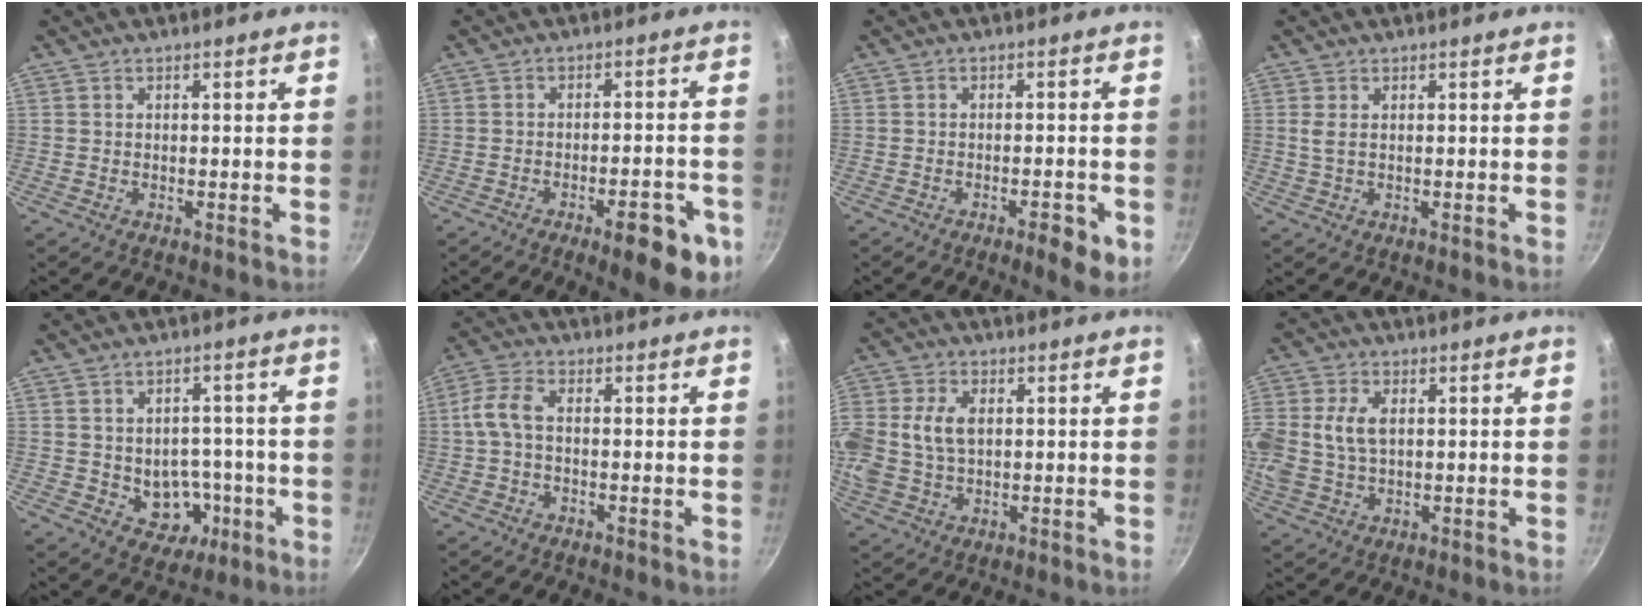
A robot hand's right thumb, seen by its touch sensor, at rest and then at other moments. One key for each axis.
{"total": 11.0, "fx": -5.4, "fy": 3.3, "fz": 8.9, "tx": -0.100, "ty": 0.023, "tz": -0.067}
{"total": 5.3, "fx": -2.3, "fy": 1.5, "fz": 4.5, "tx": -0.057, "ty": 0.003, "tz": -0.031}
{"total": 1.7, "fx": 0.5, "fy": 0.5, "fz": 1.5, "tx": -0.041, "ty": 0.002, "tz": 0.017}
{"total": 8.1, "fx": -1.9, "fy": 6.5, "fz": 4.4, "tx": -0.023, "ty": 0.020, "tz": -0.013}
{"total": 5.3, "fx": -0.1, "fy": 2.9, "fz": 4.4, "tx": -0.102, "ty": 0.016, "tz": -0.008}
{"total": 13.0, "fx": 1.6, "fy": 8.9, "fz": 9.3, "tx": -0.226, "ty": 0.004, "tz": 0.036}
{"total": 10.3, "fx": 1.4, "fy": 6.6, "fz": 7.8, "tx": -0.185, "ty": 0.003, "tz": 0.034}